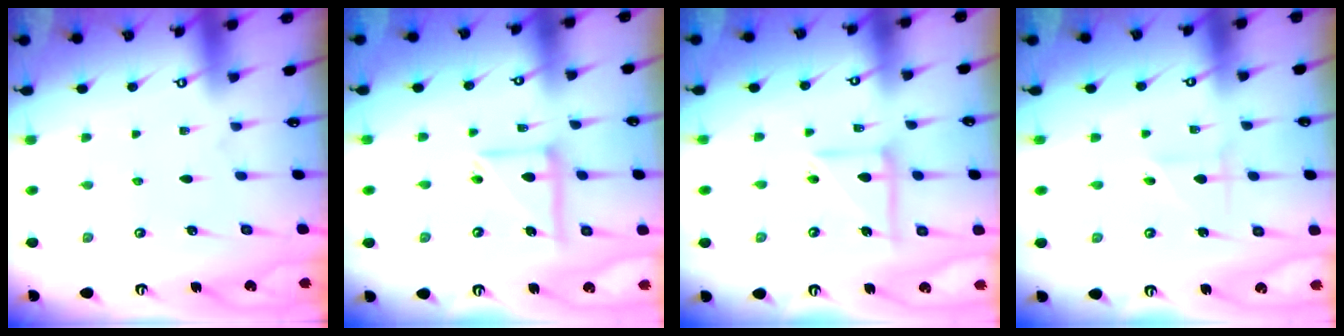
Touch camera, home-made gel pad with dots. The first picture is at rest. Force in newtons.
{"total": 10.6, "press": 10.5, "slide": 0.9}
{"total": 11.6, "press": 11.5, "slide": 1.3}
{"total": 2.0, "press": 1.9, "slide": 0.5}